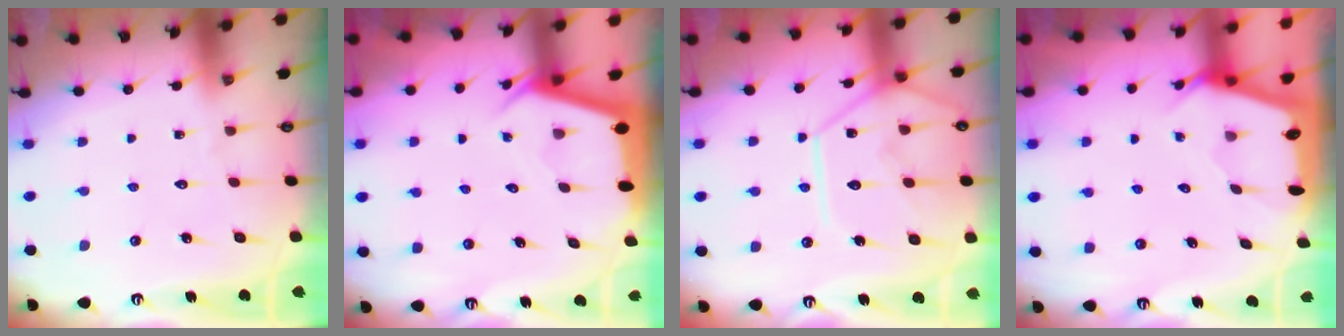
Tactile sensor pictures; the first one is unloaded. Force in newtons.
{"total": 2.4, "press": 2.4, "slide": 0.2}
{"total": 13.1, "press": 13.0, "slide": 1.6}
{"total": 2.5, "press": 2.5, "slide": 0.3}